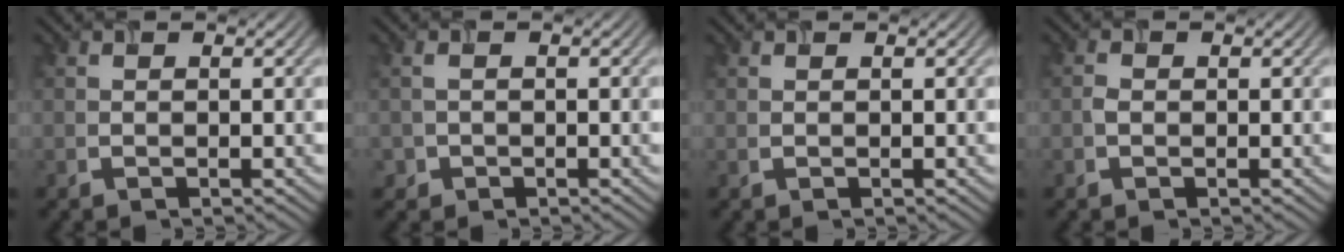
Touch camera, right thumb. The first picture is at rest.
{"total": 1.4, "force": [-0.4, 1.2, 0.5], "torque": [-0.010, -0.004, -0.008]}
{"total": 0.0}
{"total": 0.8, "force": [-0.2, 0.6, 0.5], "torque": [-0.011, 0.001, -0.006]}